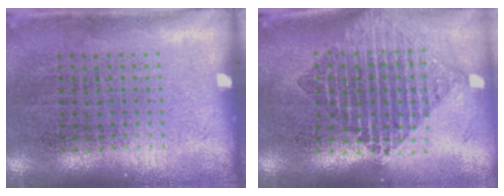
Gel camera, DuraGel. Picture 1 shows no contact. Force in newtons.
{"total": 2.2, "press": 1.6, "slide": 1.4}